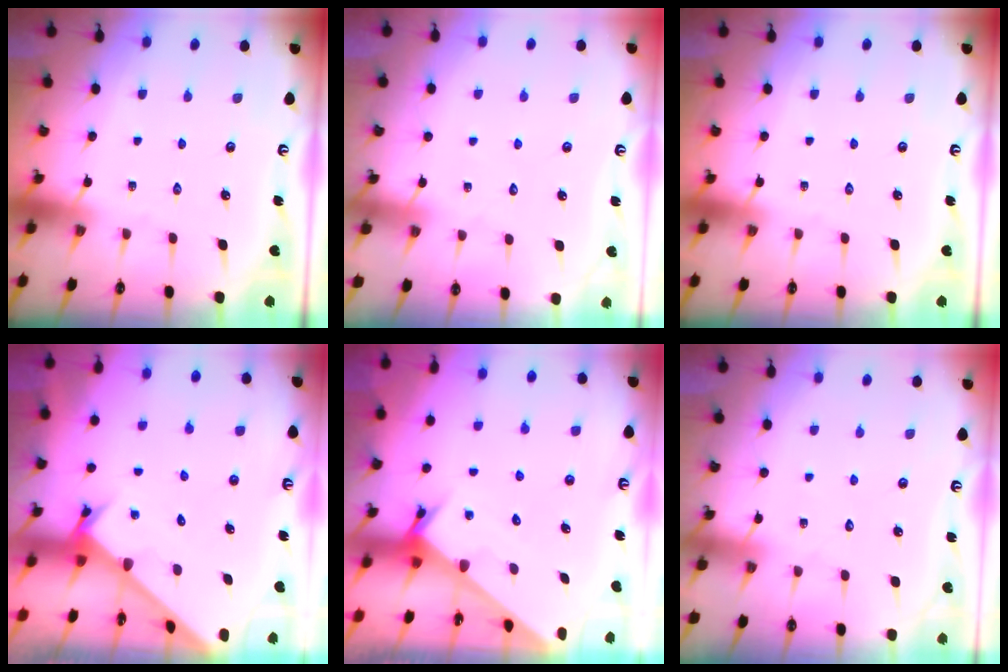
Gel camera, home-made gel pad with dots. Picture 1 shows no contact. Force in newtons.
{"total": 2.1, "press": 2.1, "slide": 0.3}
{"total": 0.0}
{"total": 2.4, "press": 2.4, "slide": 0.1}
{"total": 2.3, "press": 2.3, "slide": 0.0}
{"total": 2.1, "press": 2.1, "slide": 0.3}